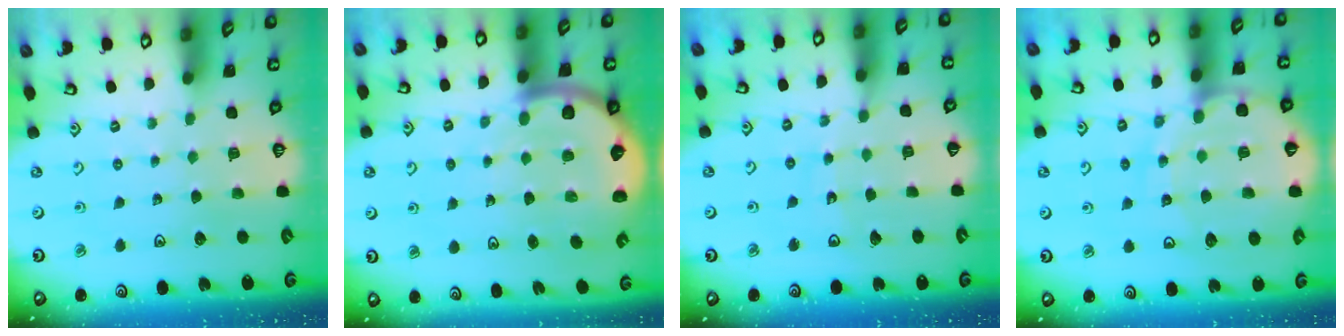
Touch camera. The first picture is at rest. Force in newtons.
{"total": 8.6, "press": 8.4, "slide": 1.7}
{"total": 7.6, "press": 7.6, "slide": 0.9}
{"total": 13.1, "press": 13.0, "slide": 1.5}